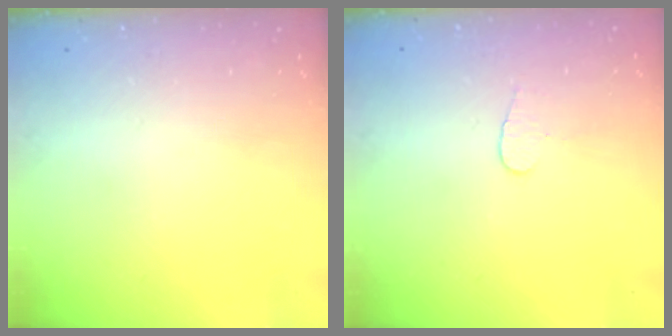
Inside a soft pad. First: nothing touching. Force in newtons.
{"total": 3.7, "press": 3.7, "slide": 0.4}